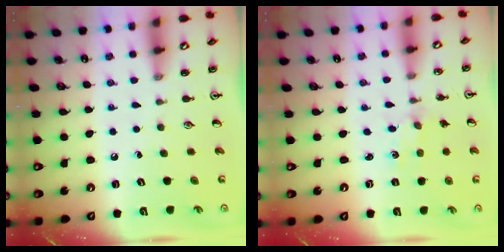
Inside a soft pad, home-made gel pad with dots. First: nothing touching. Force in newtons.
{"total": 0.0}